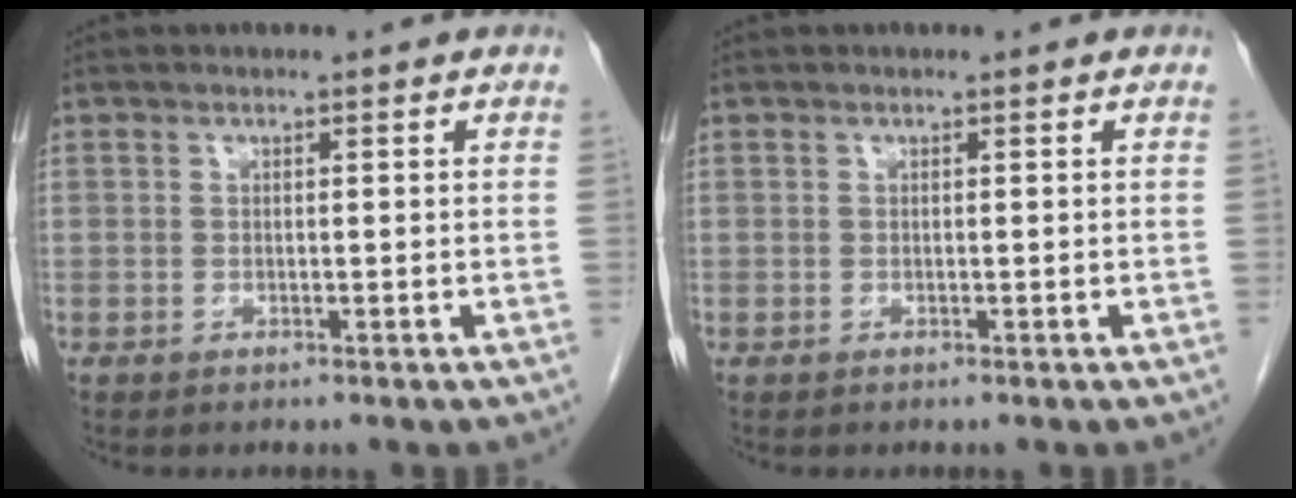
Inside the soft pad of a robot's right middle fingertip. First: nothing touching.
{"total": 0.0}